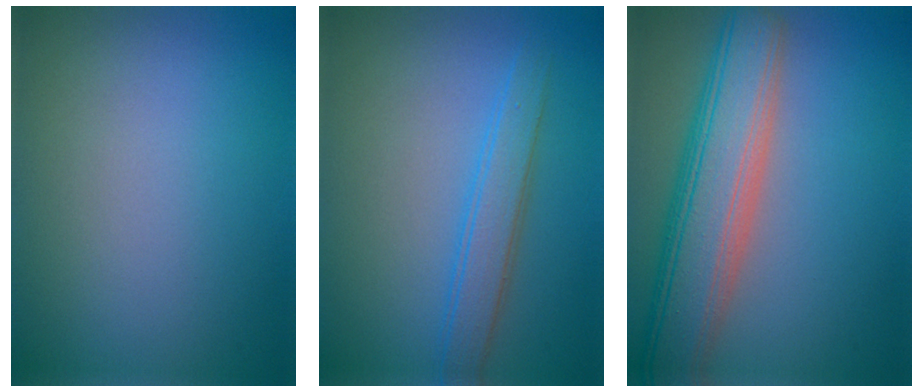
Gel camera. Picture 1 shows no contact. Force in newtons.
{"total": 3.0, "press": 2.9, "slide": 0.2}
{"total": 8.4, "press": 8.4, "slide": 0.6}